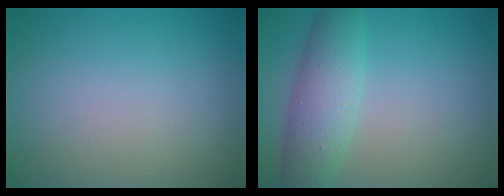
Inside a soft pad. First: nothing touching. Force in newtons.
{"total": 4.6, "press": 4.6, "slide": 0.1}